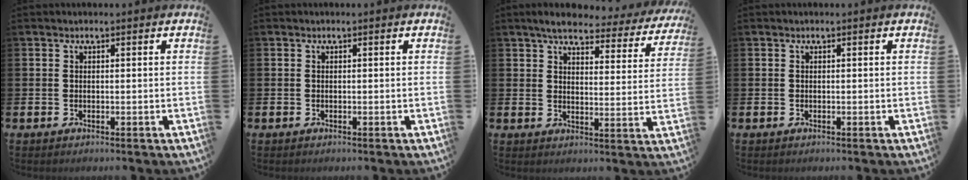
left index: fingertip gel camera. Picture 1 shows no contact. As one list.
[{"total": 0.0}, {"total": 5.2, "force": [4.7, 1.1, 2.0], "torque": [-0.052, -0.027, 0.076]}, {"total": 0.0}]